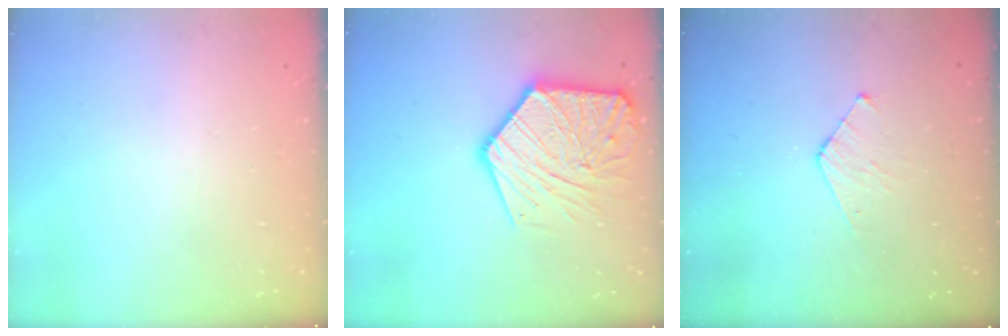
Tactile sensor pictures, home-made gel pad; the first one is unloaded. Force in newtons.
{"total": 15.9, "press": 15.9, "slide": 1.2}
{"total": 4.4, "press": 4.4, "slide": 0.4}